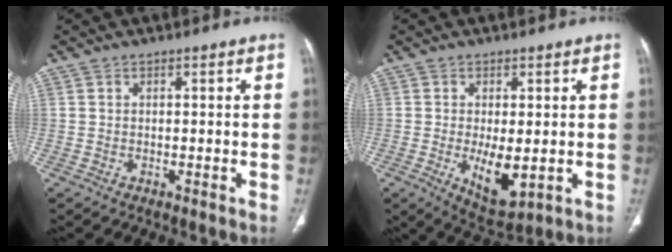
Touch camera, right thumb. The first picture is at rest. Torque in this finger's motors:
{"motor_torque": [0.91, 1.12, 1.08, -0.17, 0.32]}